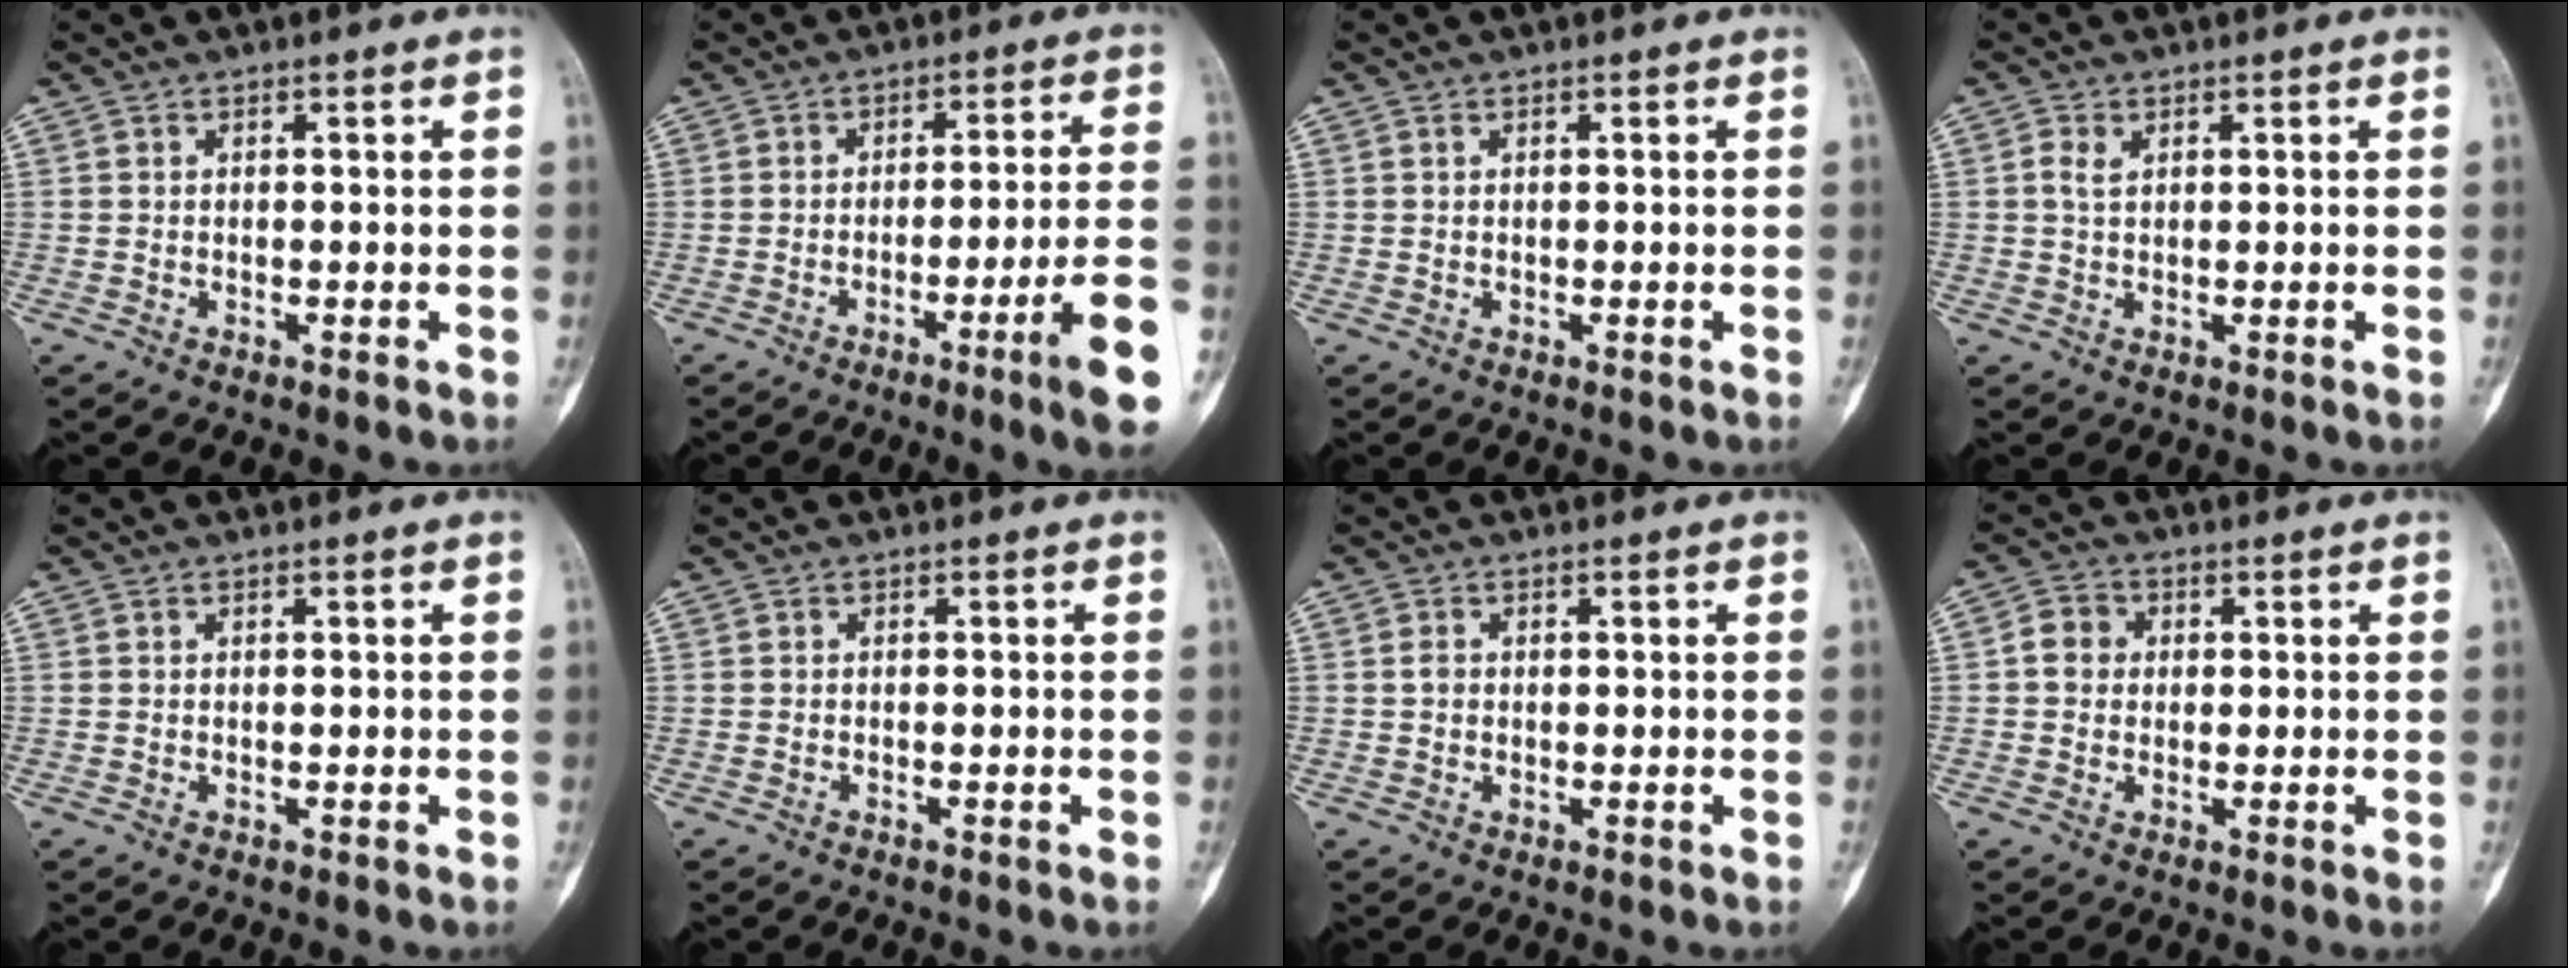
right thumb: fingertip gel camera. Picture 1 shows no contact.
{"total": 11.8, "force": [-5.3, -0.1, 10.5], "torque": [-0.151, 0.014, -0.074]}
{"total": 0.0}
{"total": 2.1, "force": [0.7, 1.3, 1.5], "torque": [-0.030, 0.003, 0.014]}
{"total": 0.0}
{"total": 0.0}
{"total": 1.2, "force": [0.0, 1.0, 0.7], "torque": [-0.009, 0.003, -0.001]}
{"total": 4.2, "force": [0.3, 3.8, 1.8], "torque": [-0.018, 0.010, -0.003]}